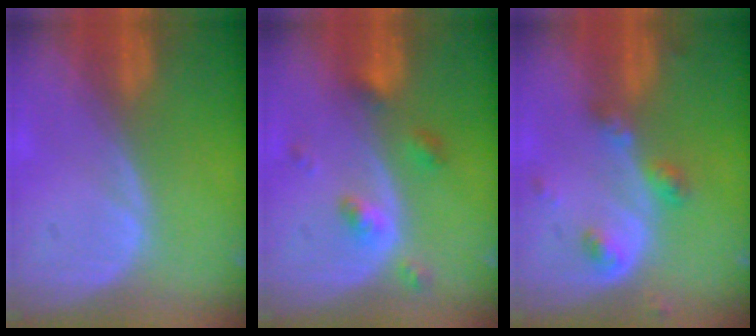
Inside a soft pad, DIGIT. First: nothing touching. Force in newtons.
{"total": 4.3, "press": 3.9, "slide": 1.7}
{"total": 4.6, "press": 4.2, "slide": 2.0}